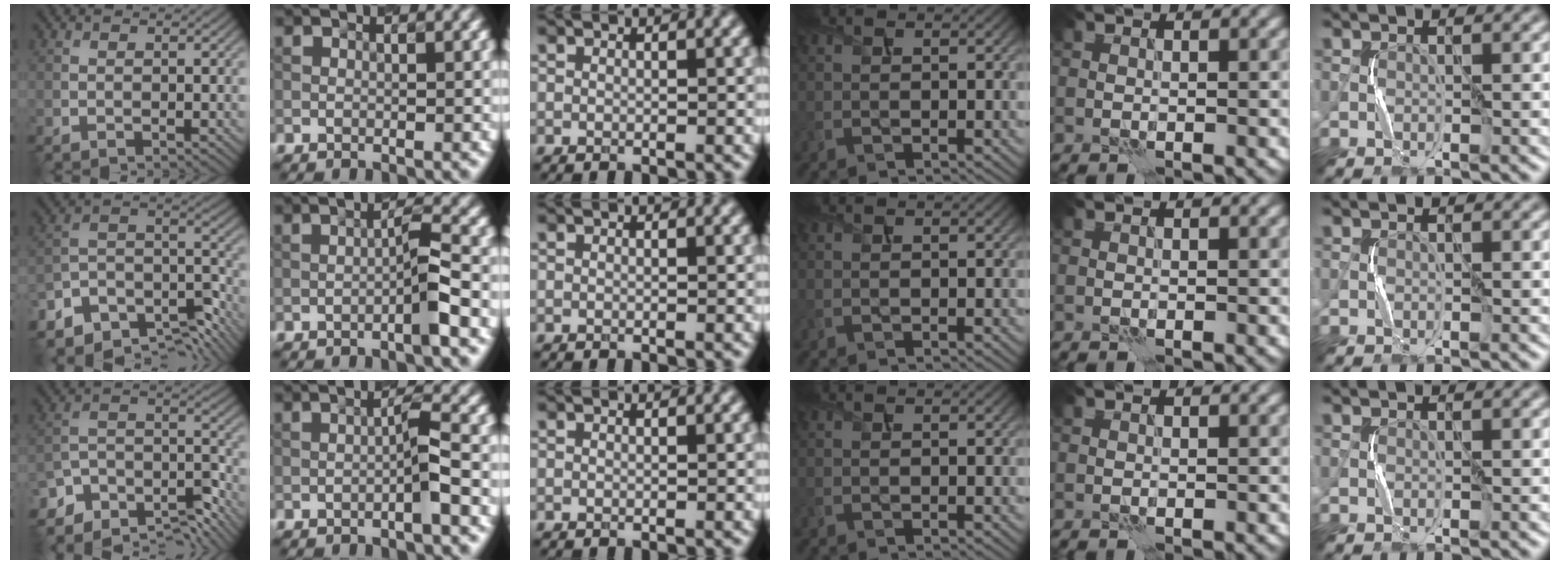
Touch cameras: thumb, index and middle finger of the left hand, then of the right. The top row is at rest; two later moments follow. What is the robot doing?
{"motion": "squeeze", "object": "air blower"}